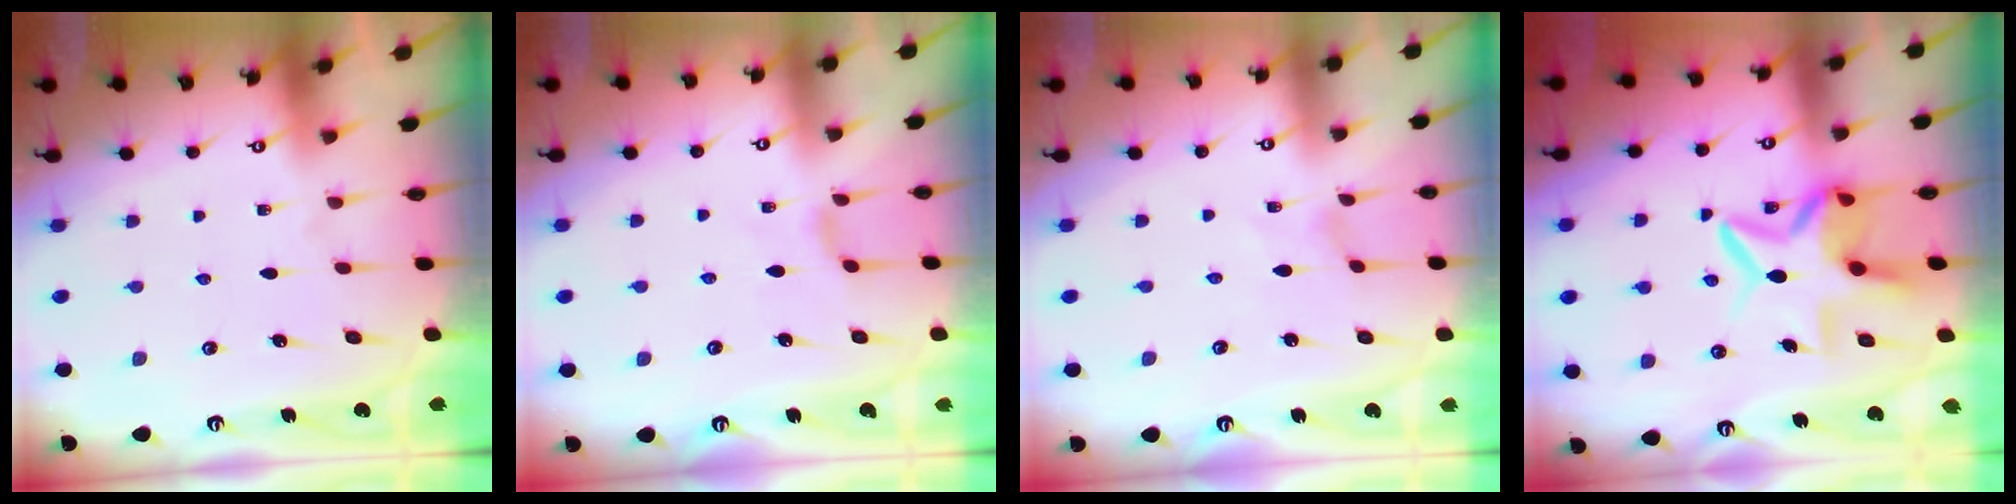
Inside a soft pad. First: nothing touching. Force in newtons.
{"total": 2.6, "press": 2.6, "slide": 0.5}
{"total": 0.0}
{"total": 8.9, "press": 8.8, "slide": 1.2}